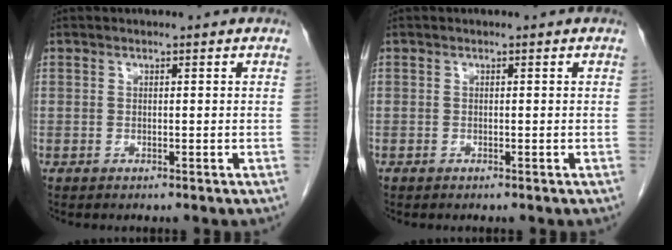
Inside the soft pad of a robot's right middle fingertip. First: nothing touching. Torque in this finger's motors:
{"motor_torque": [-0.63, -0.13, -0.02, -0.02]}